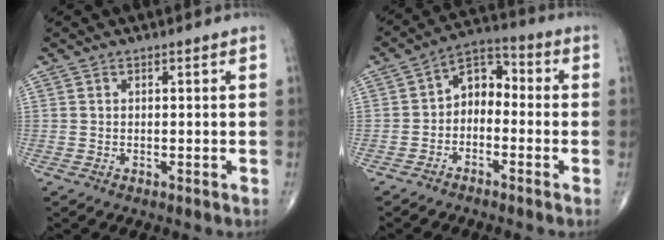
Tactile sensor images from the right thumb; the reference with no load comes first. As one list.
[{"total": 7.1, "force": [-1.6, 5.0, 4.8], "torque": [-0.051, 0.038, -0.047]}]